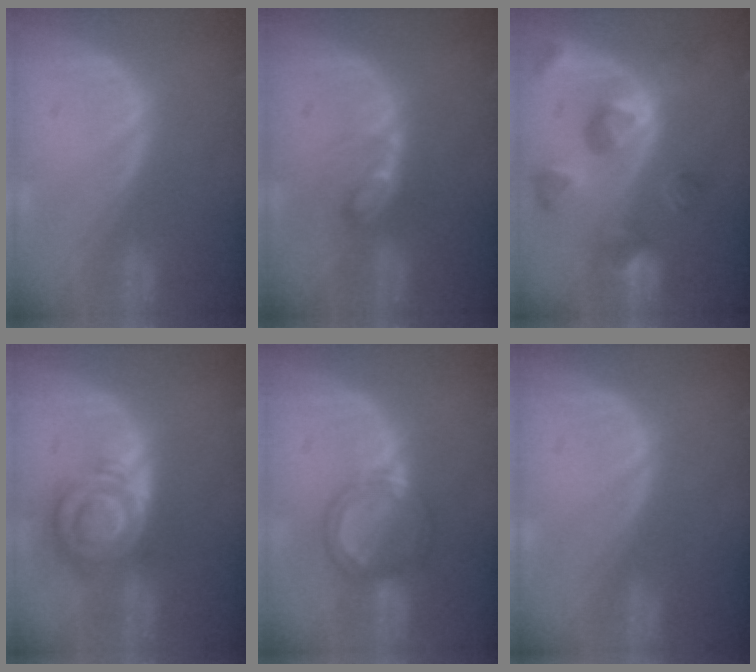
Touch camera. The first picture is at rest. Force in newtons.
{"total": 3.3, "press": 3.3, "slide": 0.2}
{"total": 9.5, "press": 8.6, "slide": 3.9}
{"total": 7.8, "press": 7.8, "slide": 0.6}
{"total": 5.4, "press": 5.1, "slide": 1.9}
{"total": 0.0}